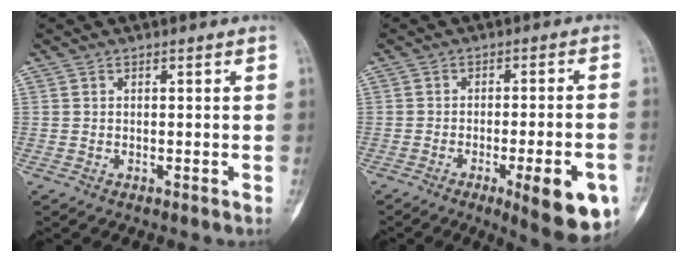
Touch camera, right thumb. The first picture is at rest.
{"total": 17.2, "force": [-7.1, 4.0, 15.1], "torque": [-0.158, 0.014, -0.087]}